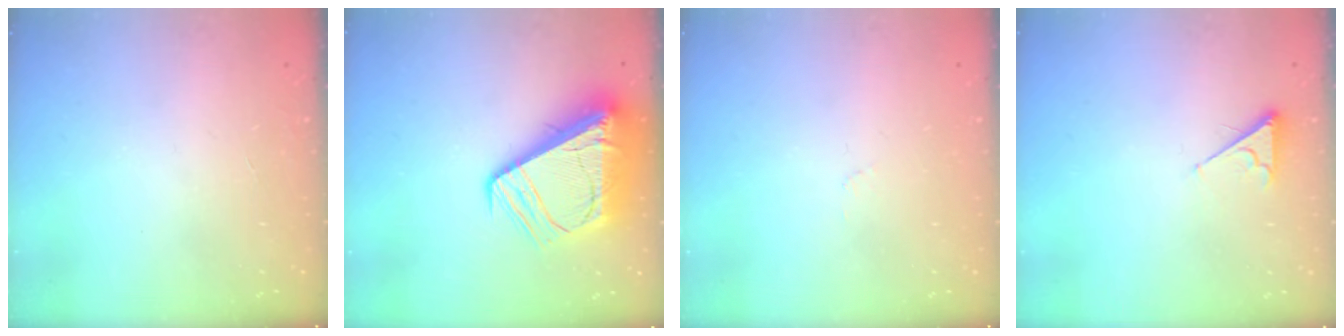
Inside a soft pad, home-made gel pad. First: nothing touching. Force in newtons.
{"total": 16.1, "press": 16.0, "slide": 1.9}
{"total": 2.5, "press": 2.4, "slide": 0.3}
{"total": 3.0, "press": 2.9, "slide": 0.4}